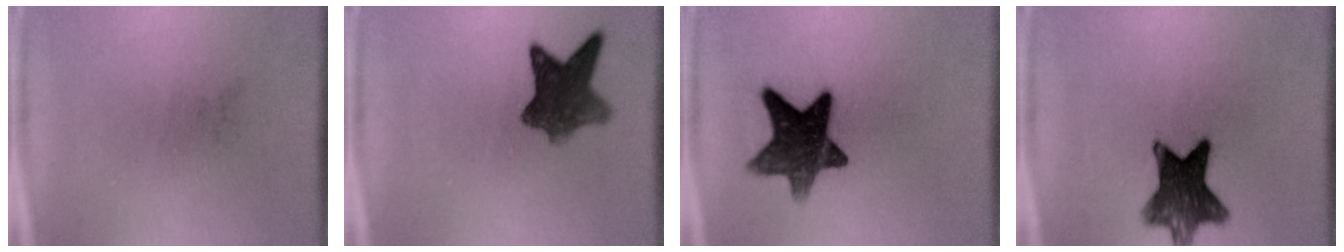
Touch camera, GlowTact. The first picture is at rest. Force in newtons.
{"total": 7.5}
{"total": 11.9}
{"total": 10.0}